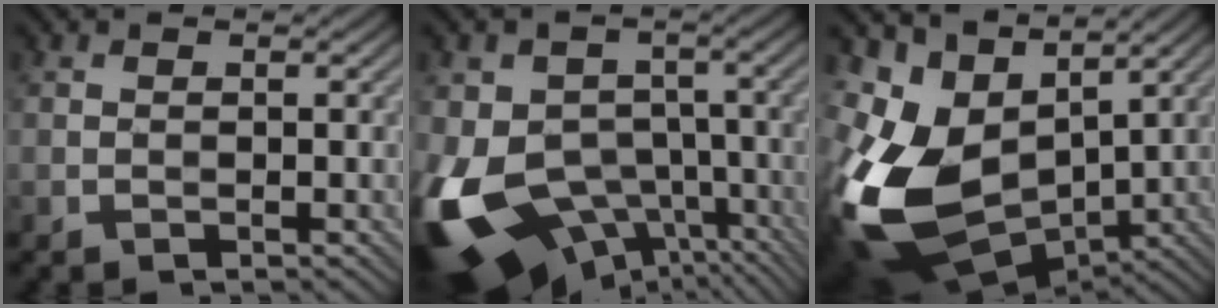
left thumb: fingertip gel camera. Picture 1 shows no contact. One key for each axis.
{"total": 17.6, "fx": -6.4, "fy": 12.6, "fz": 10.5, "tx": -0.241, "ty": -0.036, "tz": -0.082}
{"total": 14.9, "fx": 0.3, "fy": 10.0, "fz": 11.1, "tx": -0.286, "ty": -0.028, "tz": 0.018}